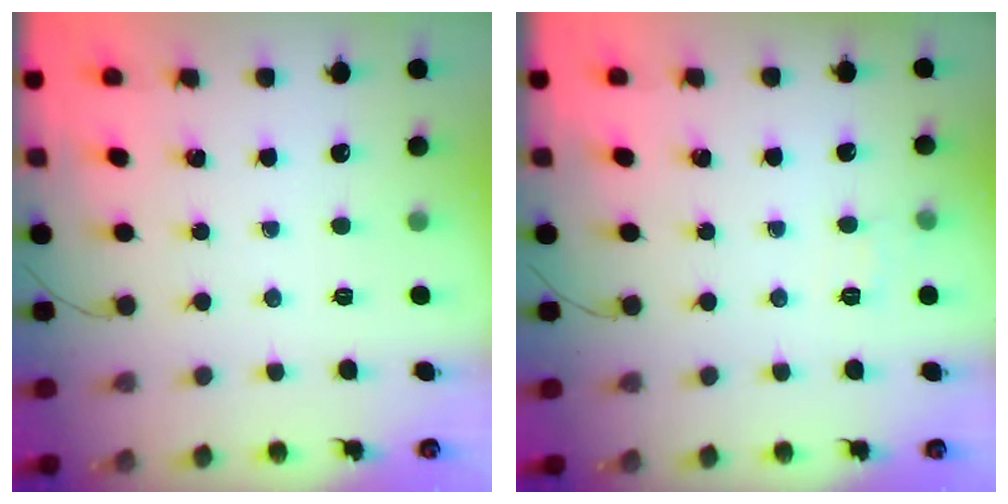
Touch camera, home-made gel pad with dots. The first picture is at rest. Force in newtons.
{"total": 4.6, "press": 4.4, "slide": 1.2}